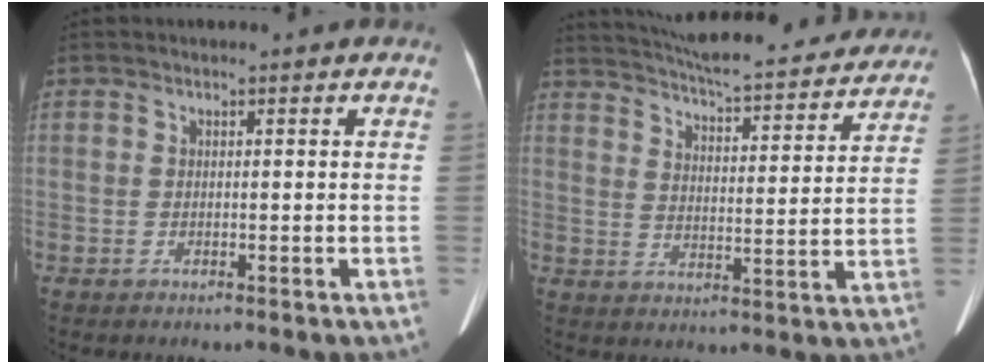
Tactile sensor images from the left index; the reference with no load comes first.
{"total": 24.6, "force": [22.5, 4.2, 9.0], "torque": [-0.148, -0.016, 0.289]}